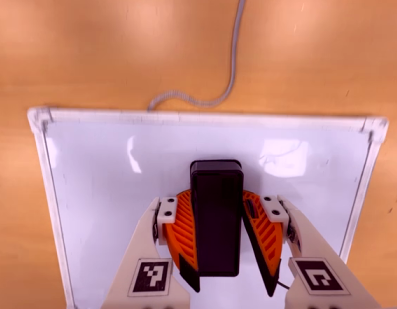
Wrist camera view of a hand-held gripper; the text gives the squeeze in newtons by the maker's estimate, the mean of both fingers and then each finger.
{"total": 11.8, "left": 13.4, "right": 10.1}